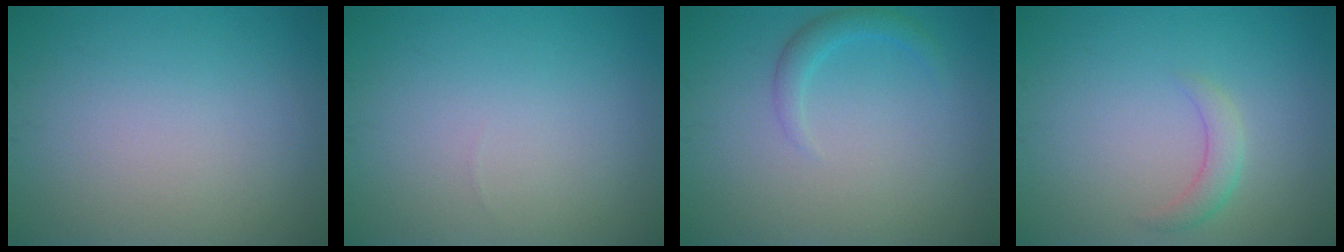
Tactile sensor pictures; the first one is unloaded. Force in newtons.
{"total": 0.0}
{"total": 1.6, "press": 1.6, "slide": 0.1}
{"total": 1.7, "press": 1.7, "slide": 0.0}